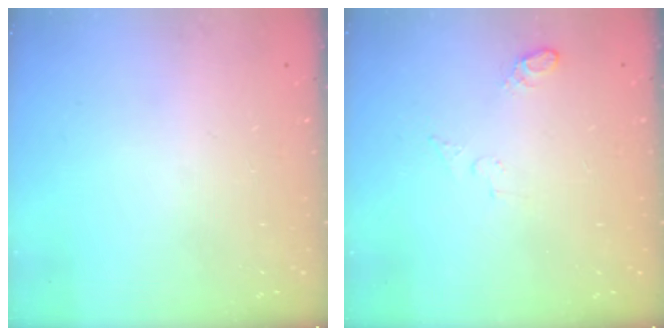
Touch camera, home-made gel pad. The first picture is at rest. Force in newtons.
{"total": 9.3, "press": 4.3, "slide": 8.2}